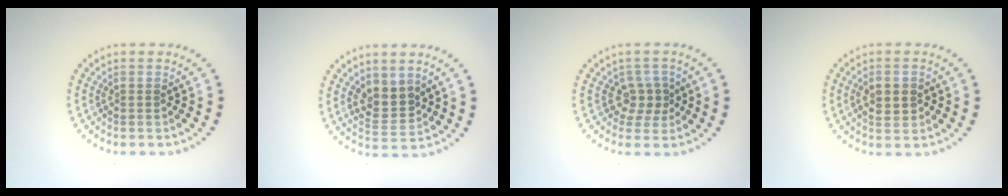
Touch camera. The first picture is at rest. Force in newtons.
{"total": 2.9, "press": 2.7, "slide": 1.1}
{"total": 1.9, "press": 1.6, "slide": 1.1}
{"total": 2.8, "press": 2.8, "slide": 0.2}